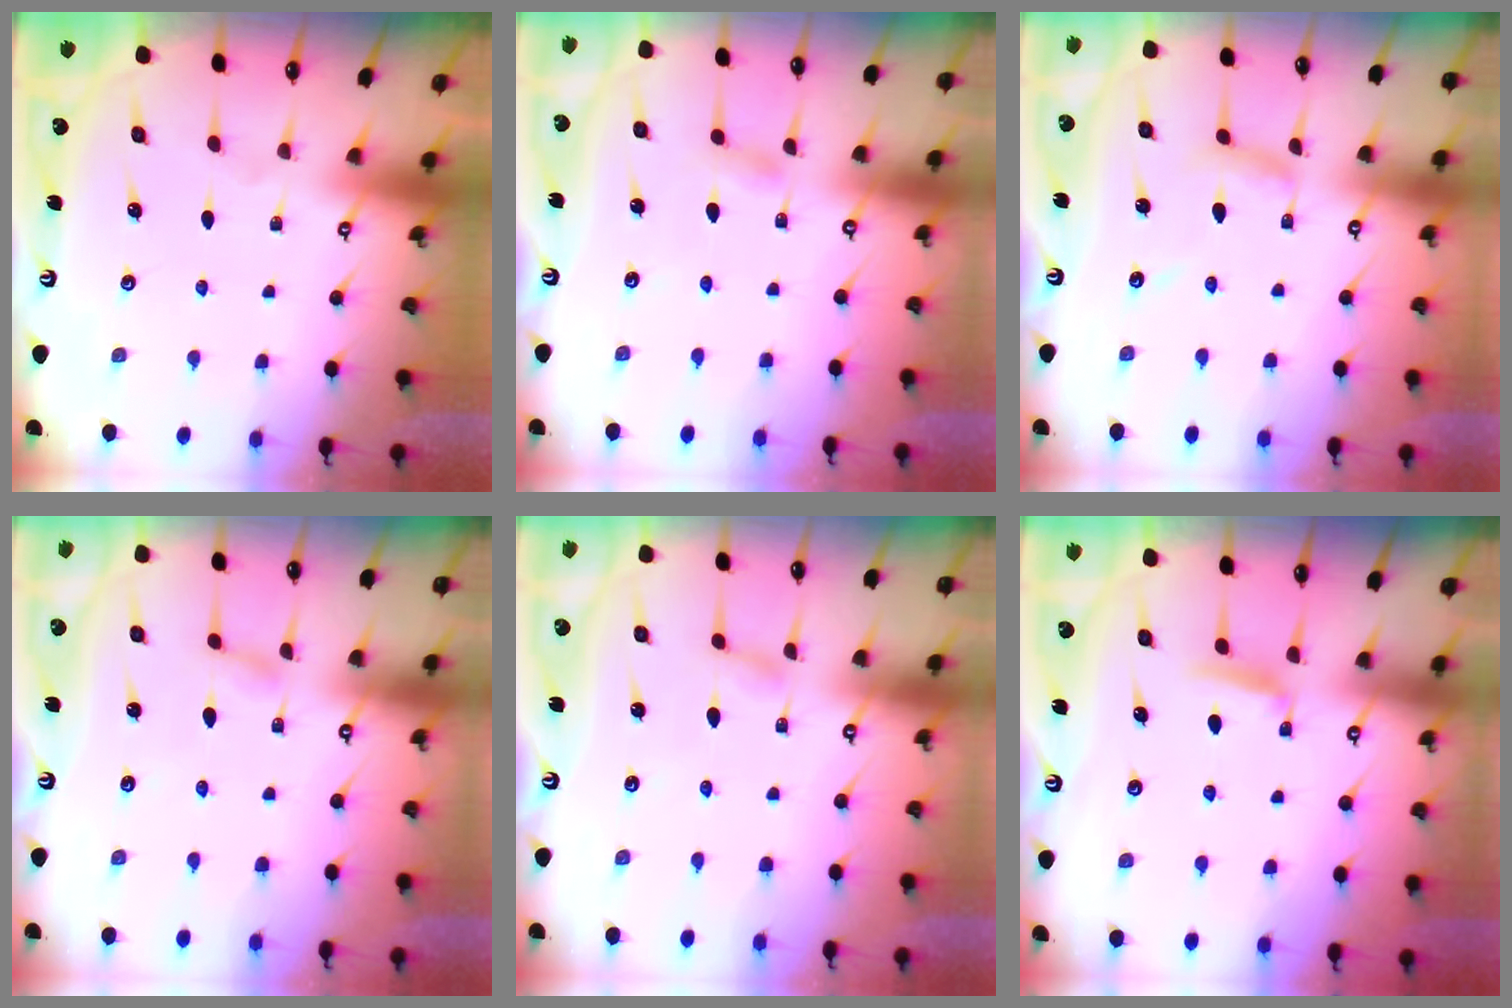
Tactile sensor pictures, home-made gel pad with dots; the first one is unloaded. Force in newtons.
{"total": 3.8, "press": 3.8, "slide": 0.4}
{"total": 5.1, "press": 5.1, "slide": 0.5}
{"total": 2.0, "press": 1.9, "slide": 0.3}
{"total": 2.0, "press": 1.9, "slide": 0.3}
{"total": 4.8, "press": 4.7, "slide": 0.6}